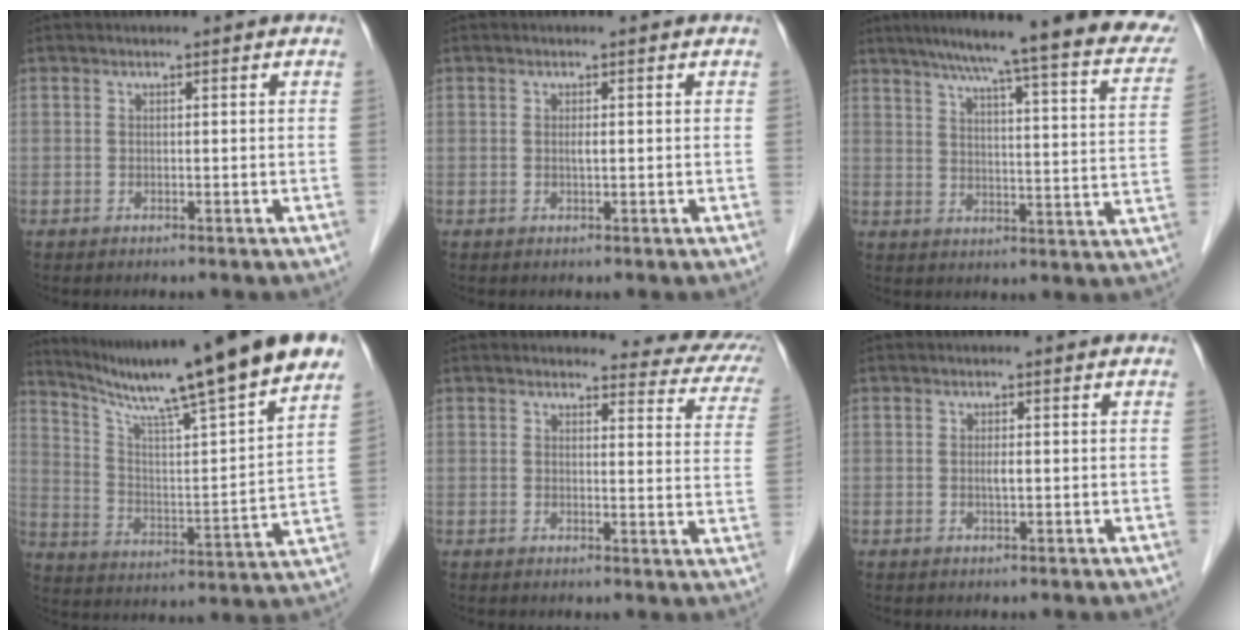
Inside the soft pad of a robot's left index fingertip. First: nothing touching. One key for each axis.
{"total": 0.8, "fx": 0.0, "fy": 0.1, "fz": 0.8, "tx": -0.016, "ty": -0.001, "tz": 0.001}
{"total": 26.0, "fx": 22.5, "fy": 1.4, "fz": 13.0, "tx": -0.185, "ty": -0.039, "tz": 0.273}
{"total": 23.7, "fx": 18.9, "fy": -0.1, "fz": 14.3, "tx": -0.231, "ty": -0.022, "tz": 0.282}
{"total": 9.9, "fx": 9.1, "fy": 2.8, "fz": 2.7, "tx": 0.000, "ty": -0.035, "tz": 0.069}
{"total": 1.1, "fx": 0.0, "fy": 0.1, "fz": 1.1, "tx": -0.020, "ty": -0.001, "tz": 0.000}